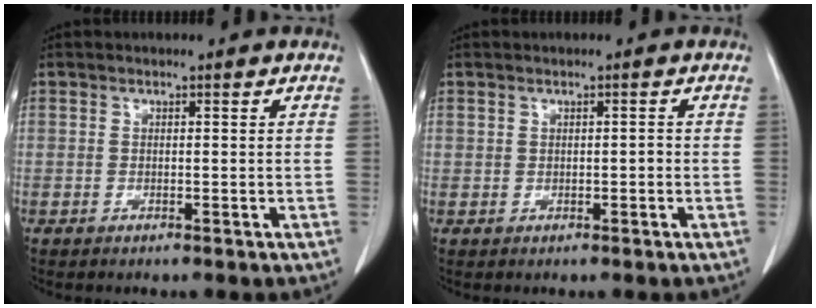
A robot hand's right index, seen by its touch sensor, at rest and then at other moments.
{"total": 0.8, "force": [0.0, 0.5, 0.6], "torque": [-0.012, 0.005, 0.001]}